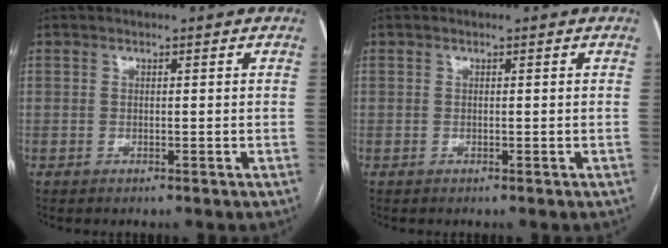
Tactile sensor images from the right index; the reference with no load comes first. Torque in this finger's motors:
{"motor_torque": [0.00, 0.00, 0.00, 0.00]}